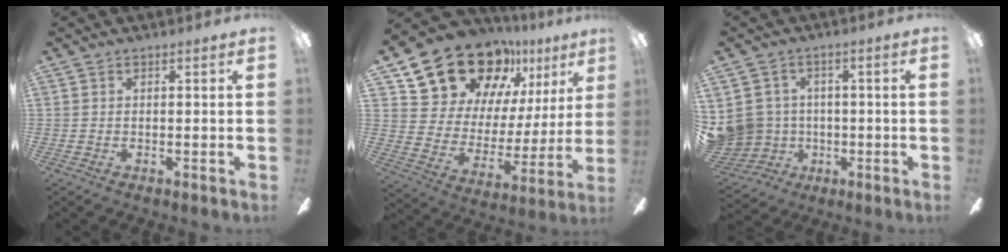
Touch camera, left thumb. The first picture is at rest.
{"total": 19.9, "force": [15.6, 10.6, 6.4], "torque": [-0.119, -0.114, 0.294]}
{"total": 9.9, "force": [-0.3, 9.6, 2.1], "torque": [-0.078, 0.005, 0.006]}